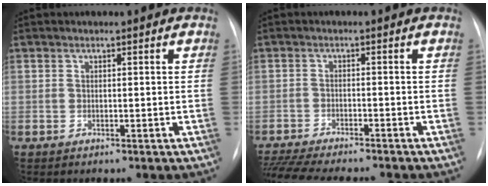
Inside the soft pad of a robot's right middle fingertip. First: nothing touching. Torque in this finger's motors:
{"motor_torque": [0.65, -0.71, 0.12, 0.04]}